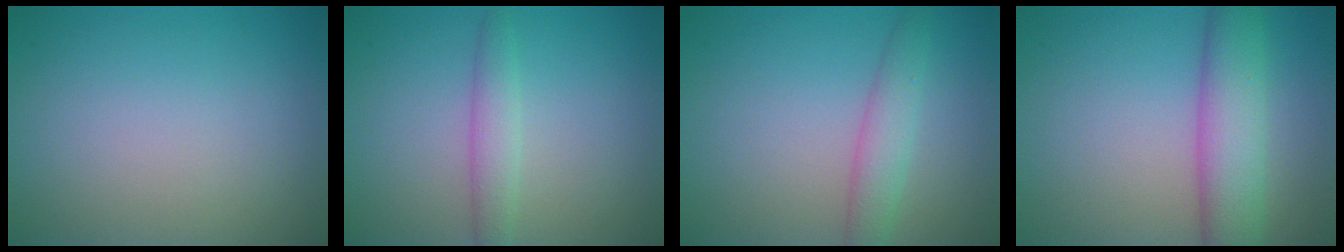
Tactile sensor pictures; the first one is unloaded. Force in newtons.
{"total": 2.1, "press": 2.1, "slide": 0.1}
{"total": 2.7, "press": 2.6, "slide": 0.2}
{"total": 6.0, "press": 5.9, "slide": 0.1}